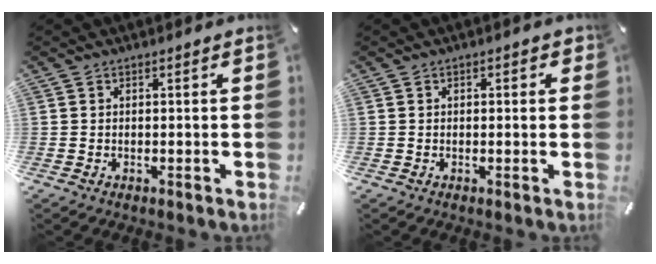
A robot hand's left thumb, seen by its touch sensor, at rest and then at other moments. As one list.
[{"total": 1.1, "force": [0.0, 0.8, 0.8], "torque": [-0.008, 0.002, -0.003]}]